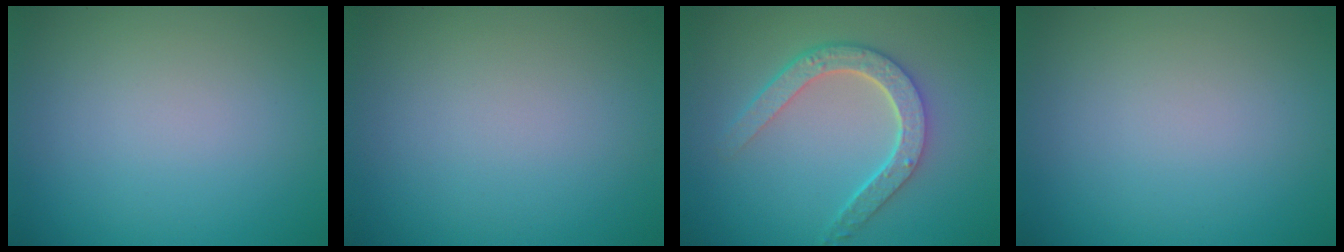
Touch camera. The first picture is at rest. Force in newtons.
{"total": 0.0}
{"total": 4.5, "press": 3.6, "slide": 2.7}
{"total": 0.0}